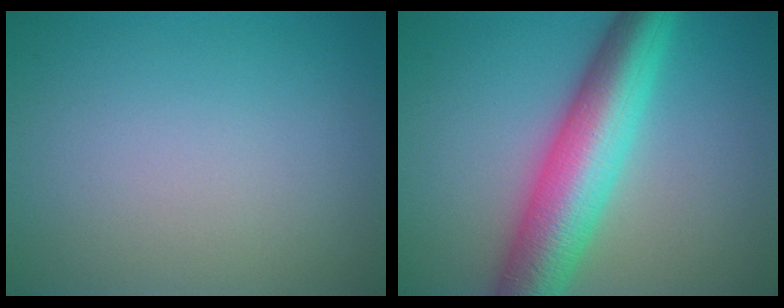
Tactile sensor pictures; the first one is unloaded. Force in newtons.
{"total": 9.5, "press": 9.5, "slide": 0.2}